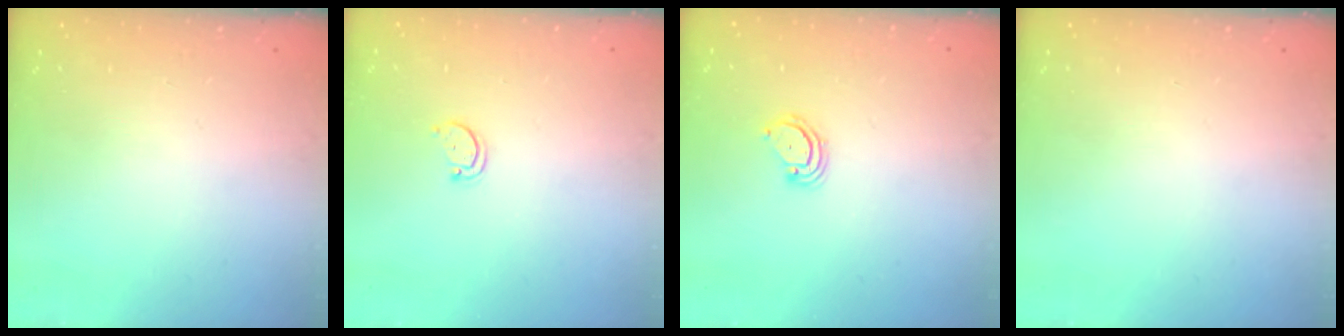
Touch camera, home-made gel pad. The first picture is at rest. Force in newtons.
{"total": 2.6, "press": 2.5, "slide": 0.4}
{"total": 3.5, "press": 3.5, "slide": 0.2}
{"total": 0.0}